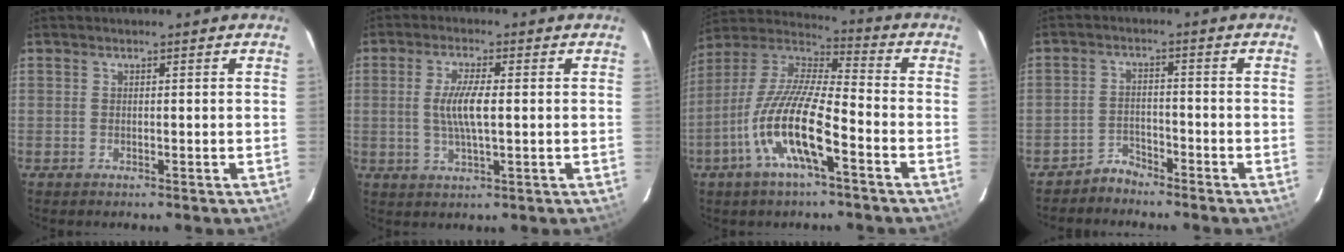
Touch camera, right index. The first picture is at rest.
{"total": 6.3, "force": [0.2, 1.3, 6.1], "torque": [-0.117, -0.001, 0.005]}
{"total": 15.6, "force": [-6.6, 3.2, 13.8], "torque": [-0.278, -0.010, -0.135]}
{"total": 3.2, "force": [-3.0, 1.0, -0.1], "torque": [0.001, 0.008, -0.056]}